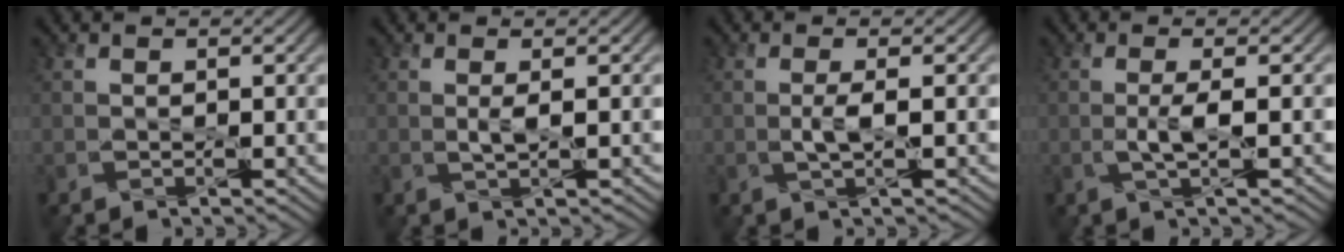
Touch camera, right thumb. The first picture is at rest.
{"total": 1.5, "force": [0.3, 0.1, 1.4], "torque": [-0.033, 0.003, 0.004]}
{"total": 2.2, "force": [-0.1, 0.3, 2.1], "torque": [-0.046, 0.002, -0.004]}
{"total": 2.7, "force": [-0.3, 0.4, 2.7], "torque": [-0.055, 0.003, -0.011]}